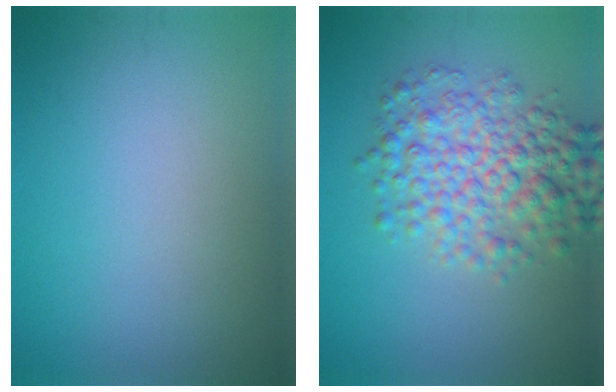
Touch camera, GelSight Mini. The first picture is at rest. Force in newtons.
{"total": 6.2, "press": 6.2, "slide": 0.1}